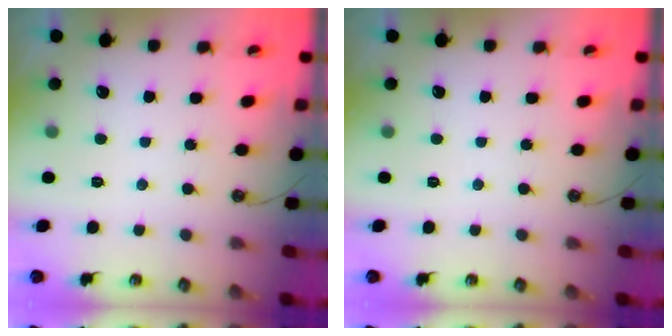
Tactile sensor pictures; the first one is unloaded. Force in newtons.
{"total": 0.0}